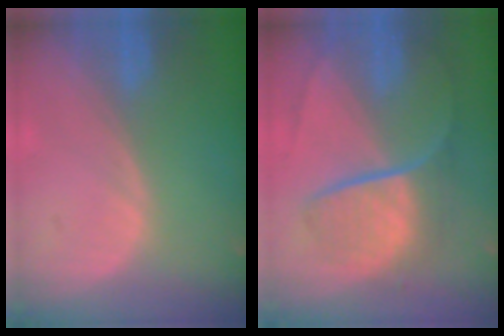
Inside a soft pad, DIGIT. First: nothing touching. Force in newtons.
{"total": 9.2, "press": 7.7, "slide": 5.0}